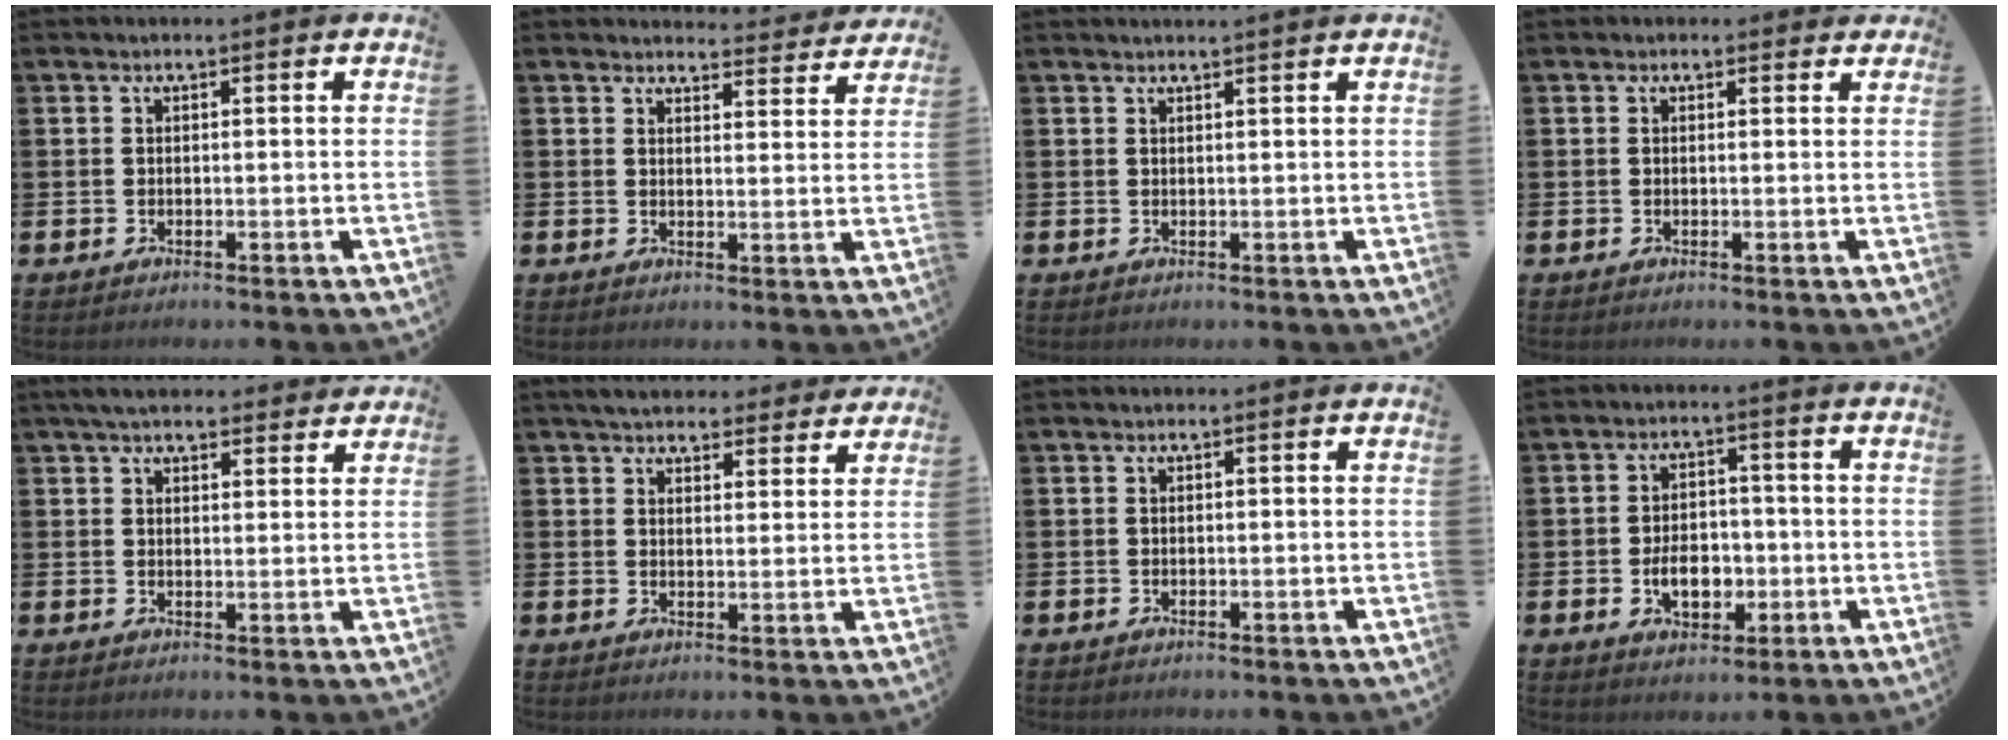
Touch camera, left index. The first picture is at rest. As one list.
[{"total": 3.8, "force": [3.8, 0.4, 0.0], "torque": [0.000, -0.028, 0.066]}, {"total": 0.8, "force": [0.8, -0.2, 0.1], "torque": [0.003, -0.003, 0.014]}, {"total": 0.7, "force": [0.5, 0.5, 0.1], "torque": [0.005, 0.005, 0.006]}, {"total": 4.3, "force": [4.0, 1.4, 1.1], "torque": [-0.021, -0.013, 0.073]}, {"total": 4.9, "force": [4.6, 1.5, 0.6], "torque": [-0.020, -0.024, 0.082]}, {"total": 0.0}, {"total": 5.2, "force": [-1.3, 3.6, 3.6], "torque": [-0.051, 0.002, -0.027]}]